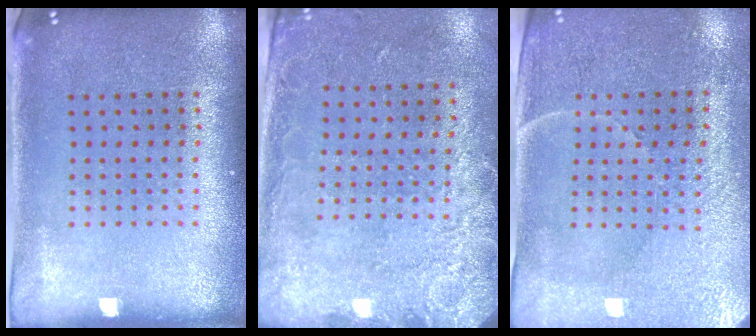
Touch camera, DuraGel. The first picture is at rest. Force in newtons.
{"total": 2.7, "press": 2.0, "slide": 1.8}
{"total": 3.3, "press": 3.2, "slide": 1.0}